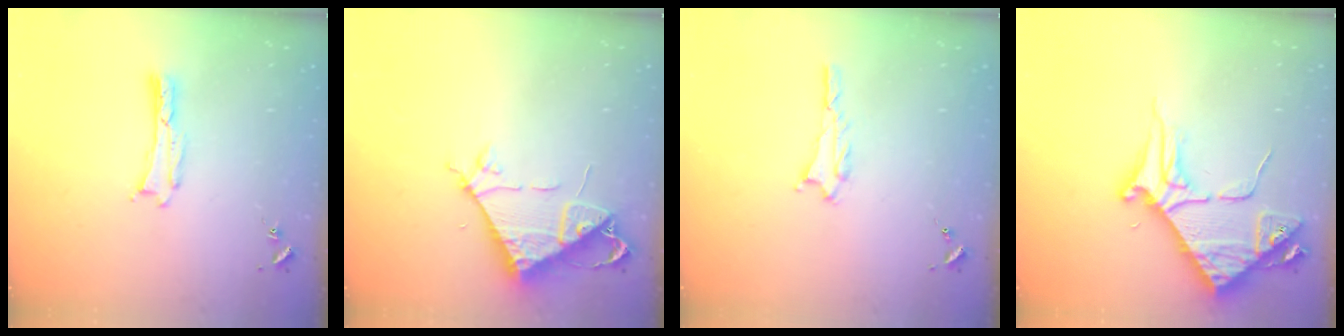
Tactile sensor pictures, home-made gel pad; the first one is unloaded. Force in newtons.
{"total": 7.3, "press": 7.3, "slide": 0.8}
{"total": 1.8, "press": 1.8, "slide": 0.2}
{"total": 9.4, "press": 9.3, "slide": 1.1}